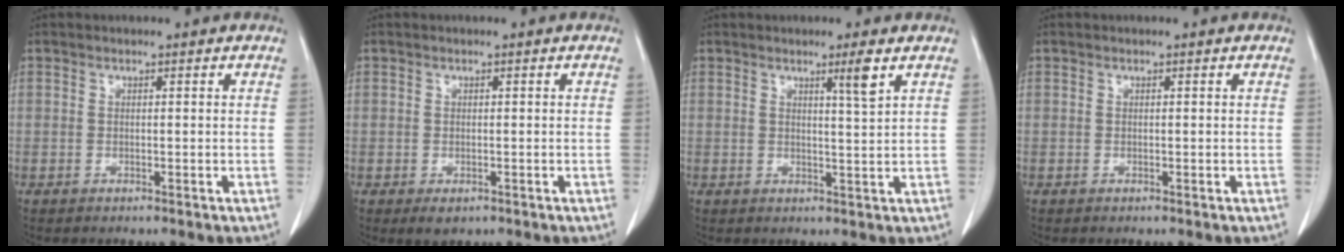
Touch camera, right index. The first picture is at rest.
{"total": 1.9, "force": [-0.9, 1.4, 1.0], "torque": [-0.010, 0.000, -0.005]}
{"total": 3.2, "force": [1.8, -0.7, 2.6], "torque": [-0.044, -0.009, 0.032]}
{"total": 0.0}